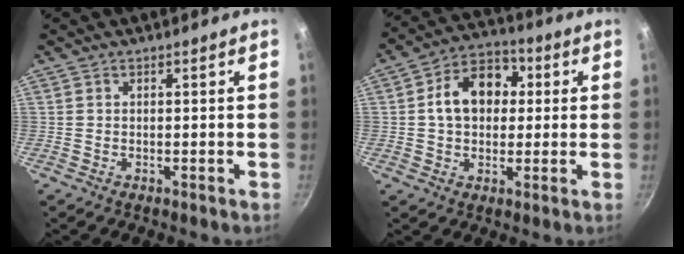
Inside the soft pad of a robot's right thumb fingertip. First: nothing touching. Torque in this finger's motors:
{"motor_torque": [0.49, 2.55, 1.20, 0.26, 0.13]}